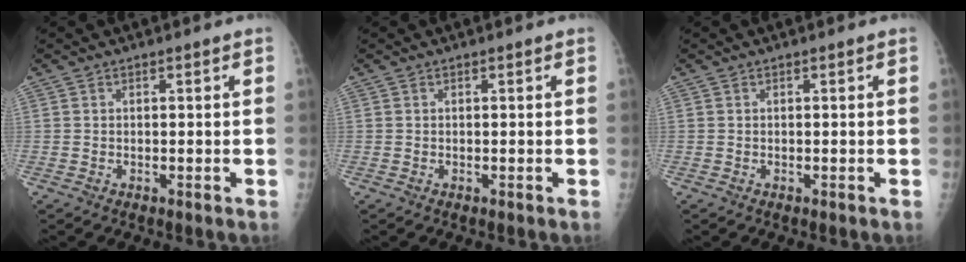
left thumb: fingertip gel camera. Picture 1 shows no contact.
{"total": 0.0}
{"total": 0.0}